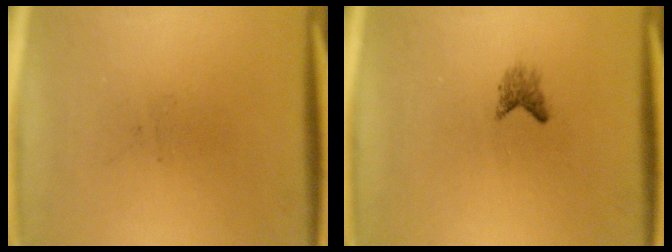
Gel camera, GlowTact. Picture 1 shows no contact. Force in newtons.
{"total": 1.4}